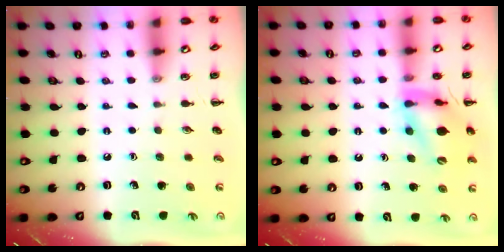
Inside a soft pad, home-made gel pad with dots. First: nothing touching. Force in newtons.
{"total": 15.5, "press": 15.4, "slide": 2.0}